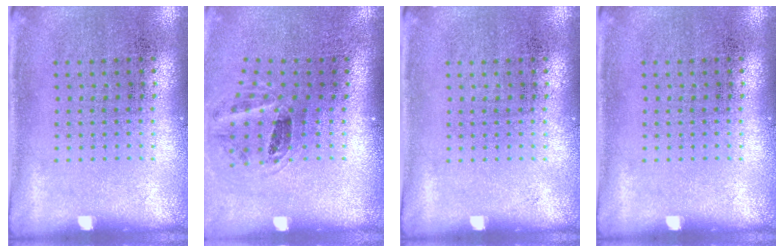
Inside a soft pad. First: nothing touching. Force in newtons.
{"total": 1.2, "press": 1.0, "slide": 0.6}
{"total": 0.0}
{"total": 0.0}